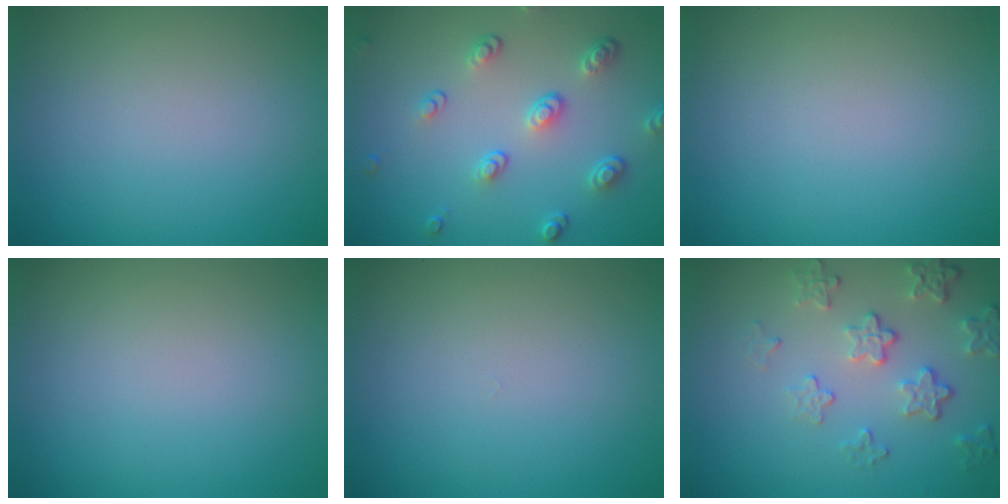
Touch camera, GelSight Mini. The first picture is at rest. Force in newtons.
{"total": 3.8, "press": 2.9, "slide": 2.4}
{"total": 0.0}
{"total": 0.0}
{"total": 0.0}
{"total": 4.0, "press": 3.1, "slide": 2.6}